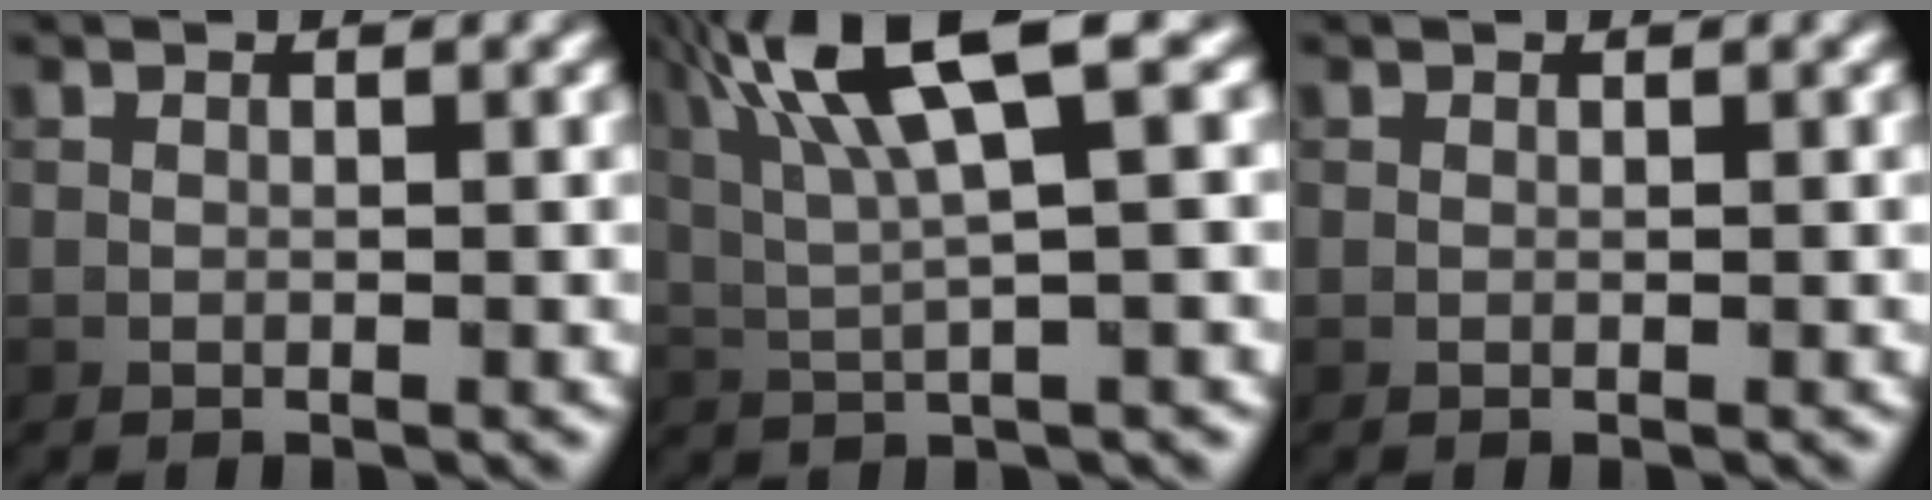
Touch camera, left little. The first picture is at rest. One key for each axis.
{"total": 8.9, "fx": 3.7, "fy": 1.6, "fz": 8.0, "tx": -0.145, "ty": 0.024, "tz": 0.070}
{"total": 0.0}